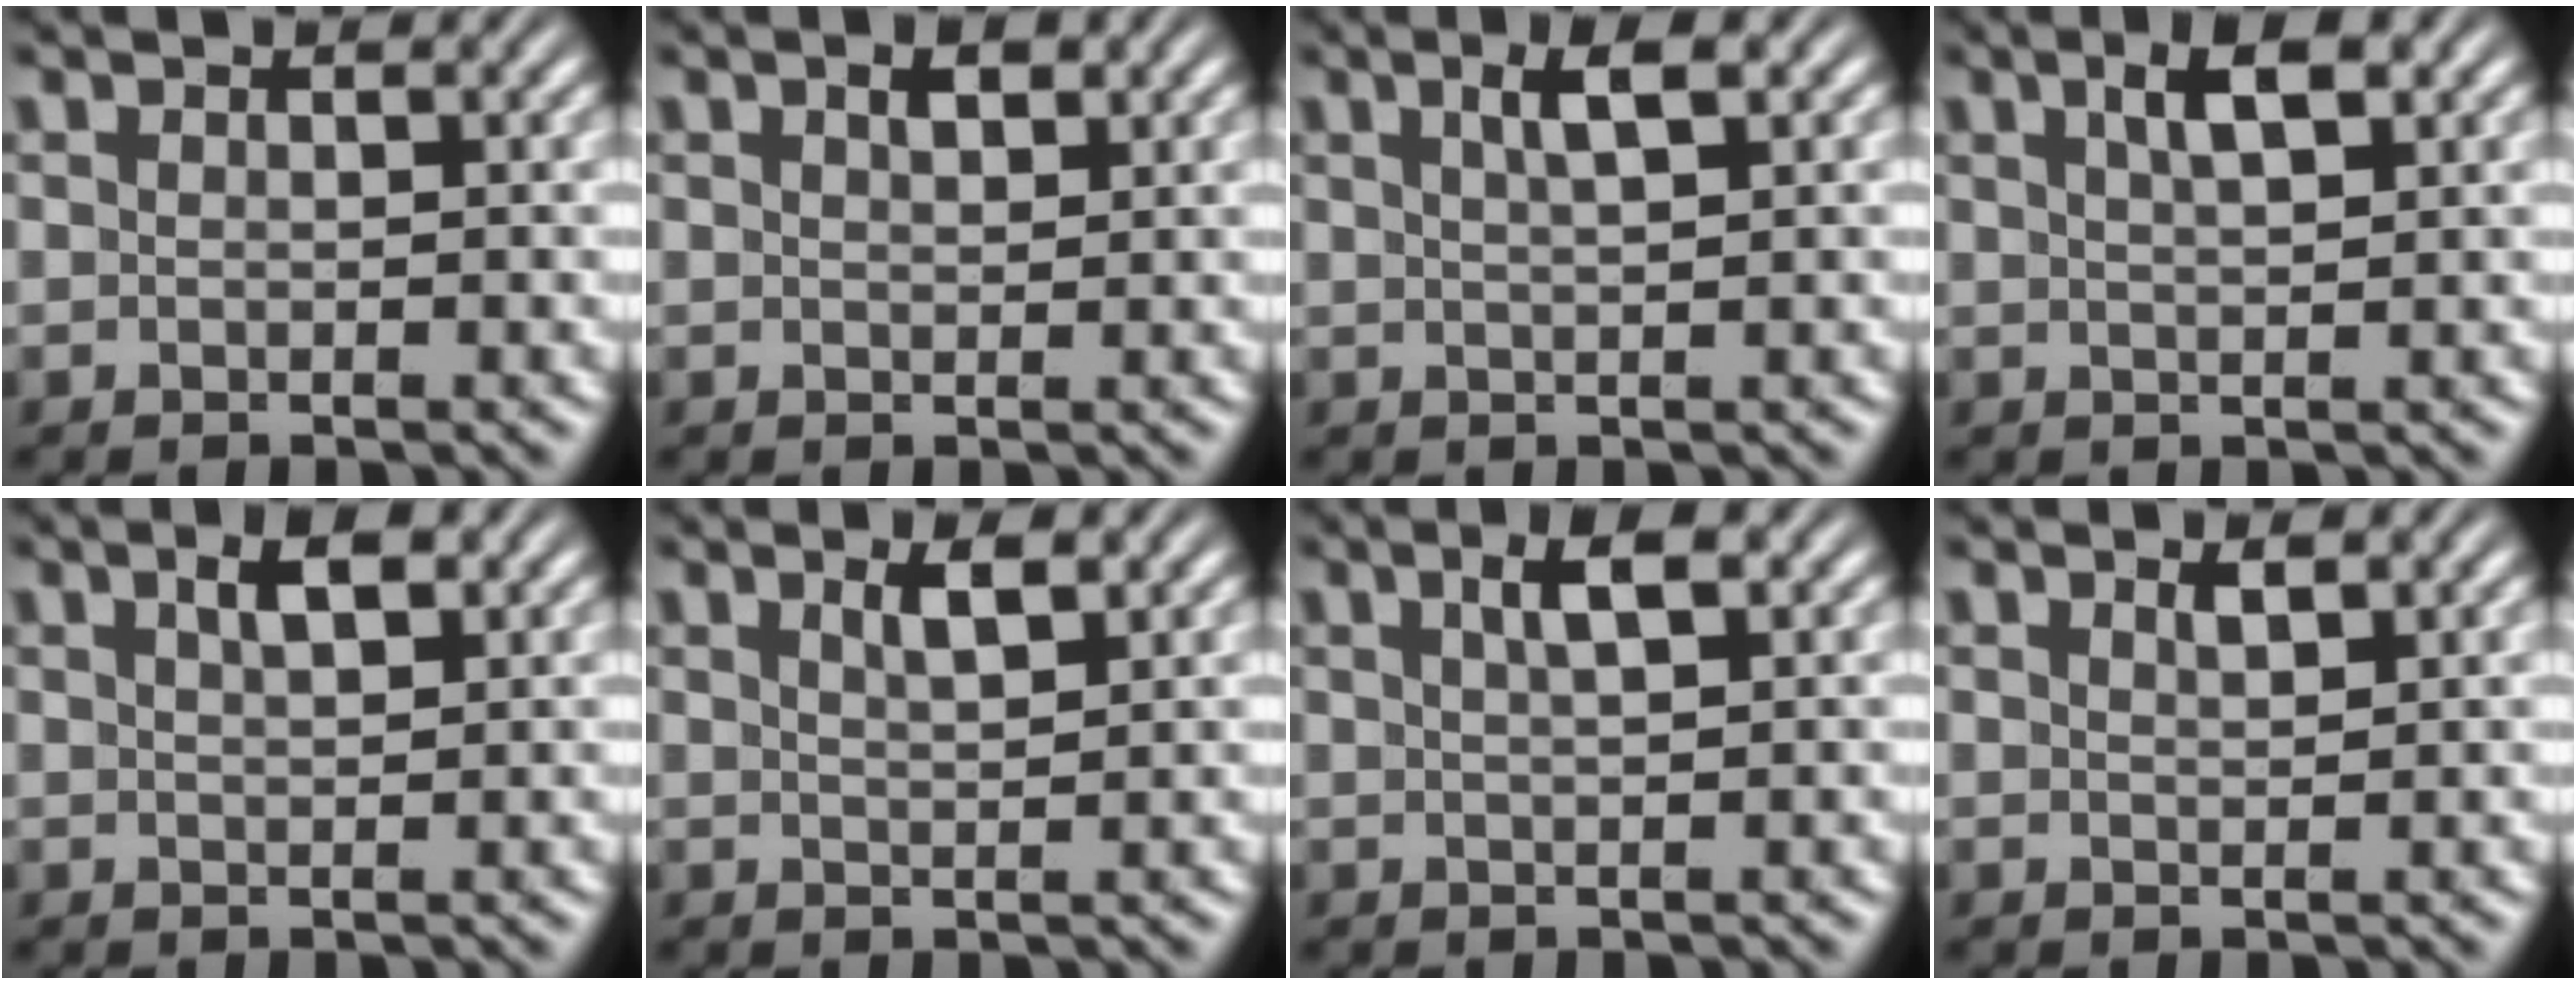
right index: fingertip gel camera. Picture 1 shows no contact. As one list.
[{"total": 1.1, "force": [0.5, 0.3, 0.9], "torque": [-0.010, -0.002, 0.012]}, {"total": 2.2, "force": [1.0, 0.0, 1.9], "torque": [-0.031, 0.005, 0.020]}, {"total": 2.7, "force": [1.3, 0.5, 2.4], "torque": [-0.036, 0.006, 0.024]}, {"total": 2.2, "force": [1.0, 0.5, 1.9], "torque": [-0.025, 0.004, 0.018]}, {"total": 1.5, "force": [0.8, -0.2, 1.3], "torque": [-0.019, -0.003, 0.020]}, {"total": 2.3, "force": [0.9, 0.3, 2.1], "torque": [-0.032, 0.007, 0.017]}, {"total": 0.8, "force": [0.5, -0.3, 0.5], "torque": [-0.005, -0.005, 0.013]}]